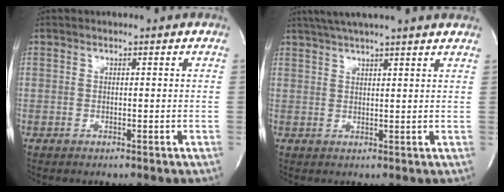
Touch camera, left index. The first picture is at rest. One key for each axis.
{"total": 11.3, "fx": 9.7, "fy": -0.5, "fz": 5.8, "tx": -0.100, "ty": 0.032, "tz": 0.125}